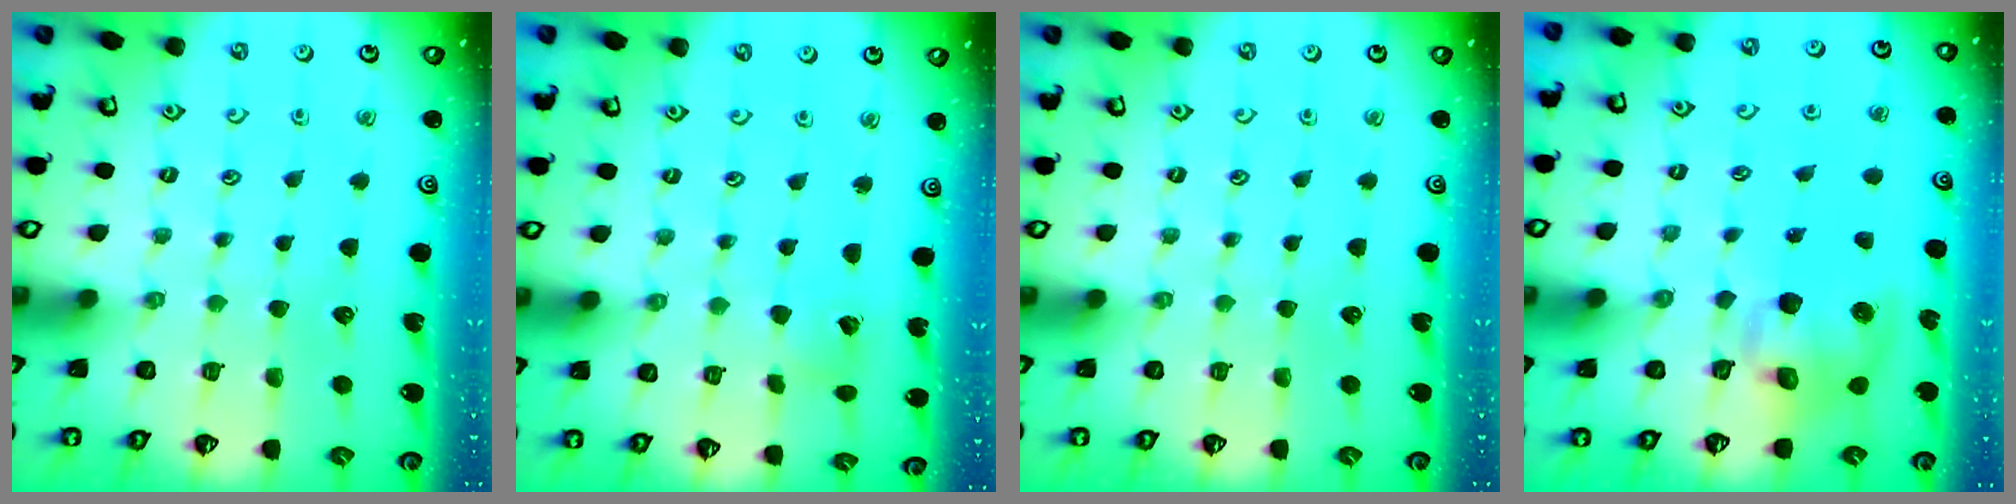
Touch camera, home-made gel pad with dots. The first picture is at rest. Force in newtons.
{"total": 5.4, "press": 5.4, "slide": 0.4}
{"total": 0.0}
{"total": 9.9, "press": 9.8, "slide": 1.9}